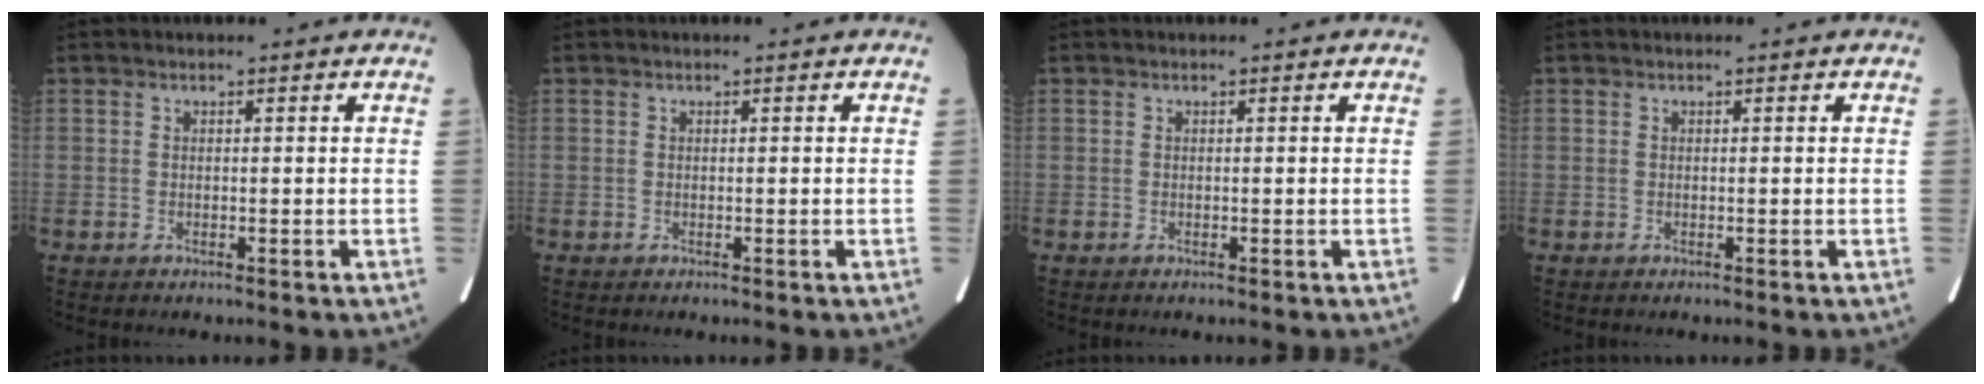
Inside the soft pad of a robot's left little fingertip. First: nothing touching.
{"total": 0.0}
{"total": 0.0}
{"total": 0.0}